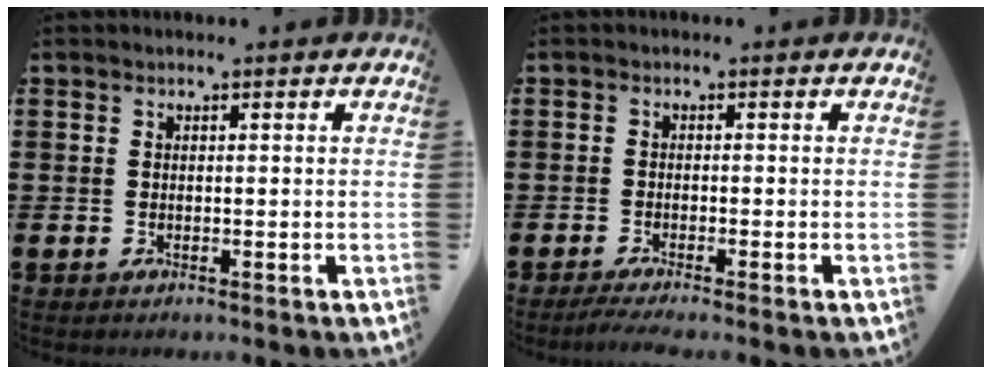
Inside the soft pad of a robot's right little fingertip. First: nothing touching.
{"total": 0.9, "force": [-0.4, 0.0, 0.8], "torque": [-0.012, 0.001, -0.006]}